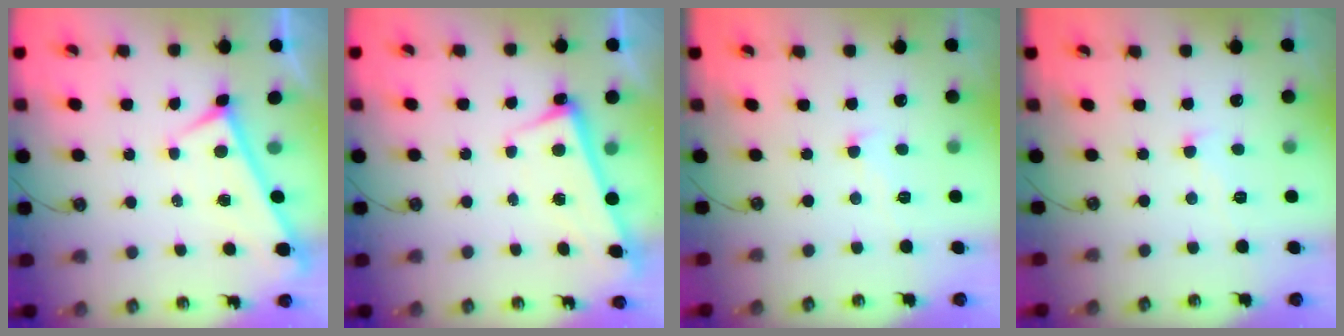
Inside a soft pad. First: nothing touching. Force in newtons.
{"total": 2.5, "press": 2.5, "slide": 0.7}
{"total": 0.9, "press": 0.7, "slide": 0.6}
{"total": 0.9, "press": 0.7, "slide": 0.6}